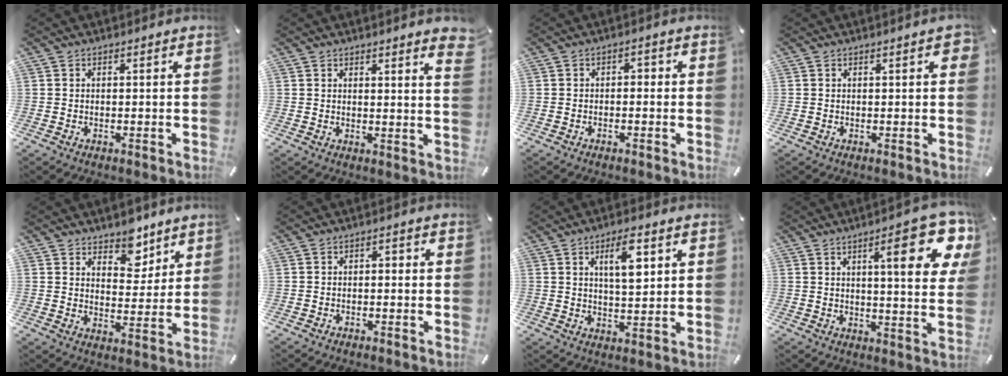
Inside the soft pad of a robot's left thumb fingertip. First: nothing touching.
{"total": 3.0, "force": [2.4, 0.1, 1.7], "torque": [-0.025, -0.014, 0.040]}
{"total": 1.8, "force": [-1.3, 1.0, 0.7], "torque": [-0.017, 0.009, -0.029]}
{"total": 1.9, "force": [0.6, 0.5, 1.7], "torque": [-0.027, 0.000, 0.007]}
{"total": 7.7, "force": [6.0, 4.7, 1.0], "torque": [0.005, -0.051, 0.105]}
{"total": 1.7, "force": [-1.2, 0.9, 0.8], "torque": [-0.017, 0.008, -0.027]}
{"total": 8.6, "force": [3.4, 3.3, 7.1], "torque": [-0.108, -0.010, 0.050]}
{"total": 16.6, "force": [7.3, 4.3, 14.3], "torque": [-0.196, -0.032, 0.103]}